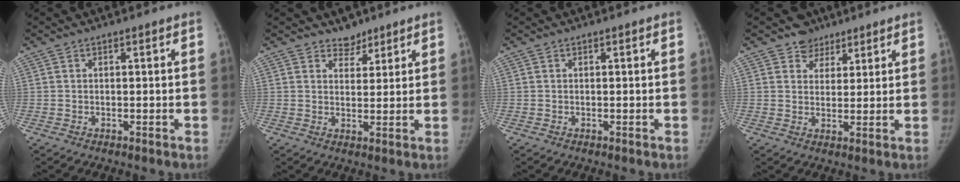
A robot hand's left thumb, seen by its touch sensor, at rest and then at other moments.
{"total": 3.6, "force": [2.9, 2.0, 0.4], "torque": [0.019, -0.021, 0.044]}
{"total": 0.0}
{"total": 4.8, "force": [3.4, 3.4, 0.0], "torque": [0.028, -0.020, 0.049]}